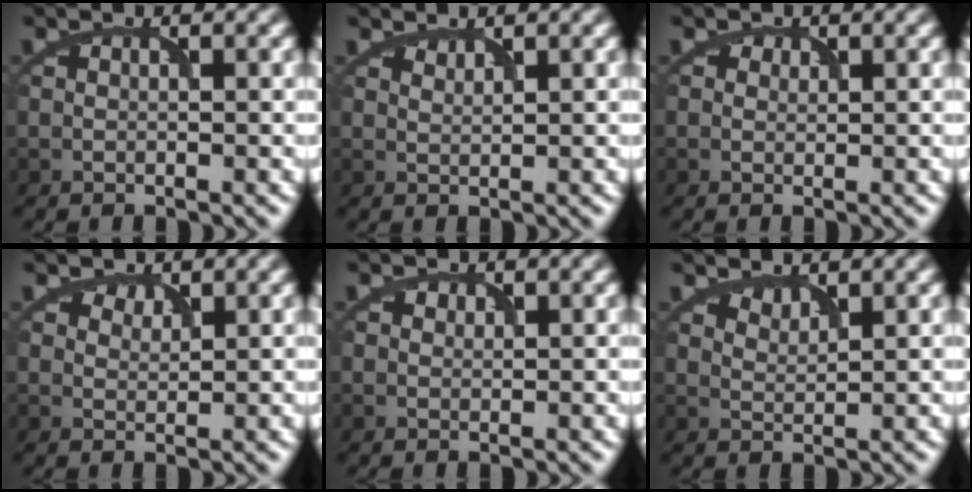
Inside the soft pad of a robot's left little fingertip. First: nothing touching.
{"total": 0.7, "force": [0.7, 0.0, 0.0], "torque": [0.001, 0.001, 0.019]}
{"total": 1.3, "force": [0.7, 1.0, 0.4], "torque": [-0.002, 0.003, 0.004]}
{"total": 1.1, "force": [1.0, 0.6, 0.1], "torque": [0.000, -0.002, 0.022]}
{"total": 0.9, "force": [0.5, 0.7, 0.2], "torque": [0.002, 0.000, 0.009]}
{"total": 1.2, "force": [1.2, 0.2, 0.2], "torque": [-0.003, -0.004, 0.029]}